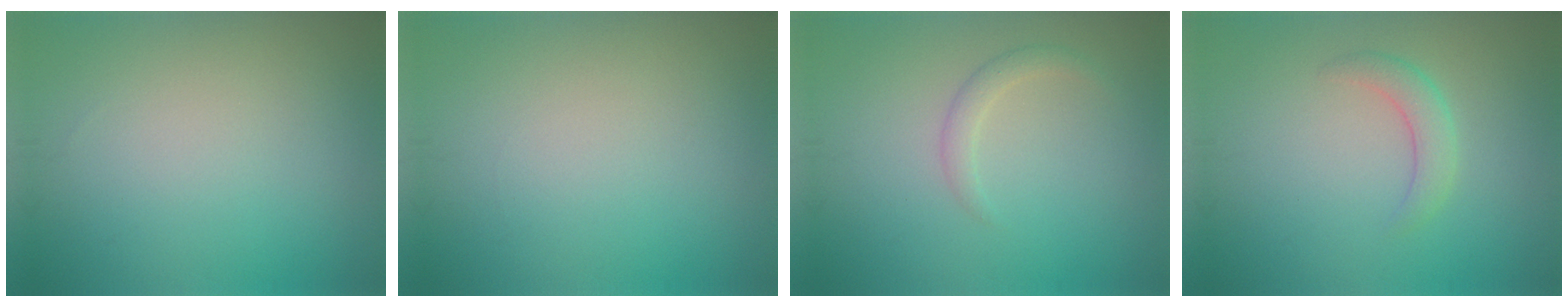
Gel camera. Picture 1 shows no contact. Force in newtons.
{"total": 0.0}
{"total": 1.5, "press": 1.5, "slide": 0.1}
{"total": 2.2, "press": 2.2, "slide": 0.2}